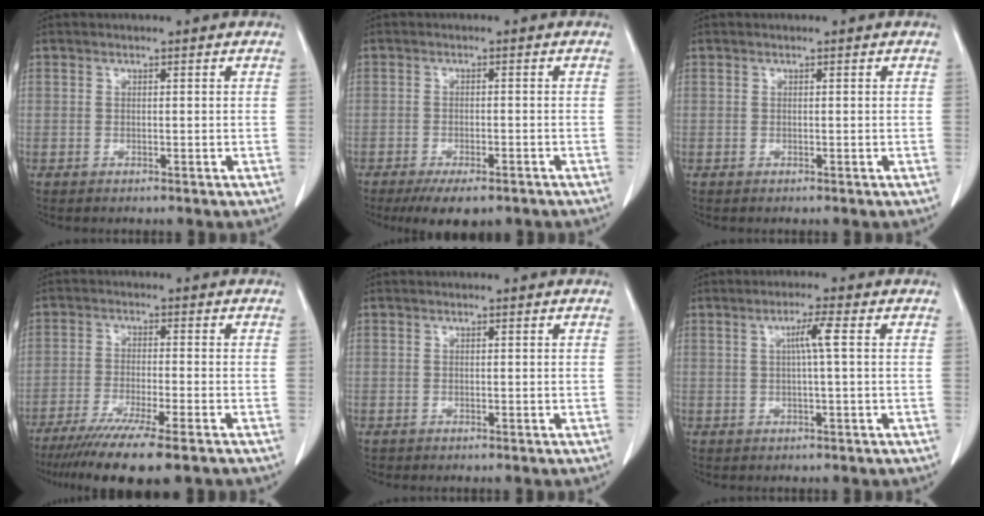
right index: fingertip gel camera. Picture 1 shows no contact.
{"total": 6.4, "force": [-4.7, 2.3, 3.7], "torque": [-0.049, -0.006, -0.069]}
{"total": 0.0}
{"total": 12.3, "force": [-9.3, 0.3, 8.0], "torque": [-0.127, -0.033, -0.146]}
{"total": 0.6, "force": [-0.3, 0.4, -0.1], "torque": [-0.002, 0.004, -0.008]}
{"total": 3.2, "force": [0.5, -0.5, 3.1], "torque": [-0.058, 0.003, 0.008]}